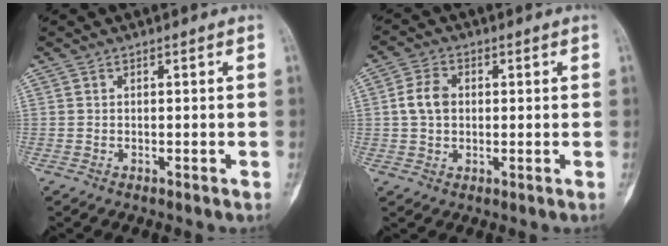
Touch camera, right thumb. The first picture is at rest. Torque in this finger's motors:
{"motor_torque": [0.66, 0.69, 0.30, -0.28, 0.00]}